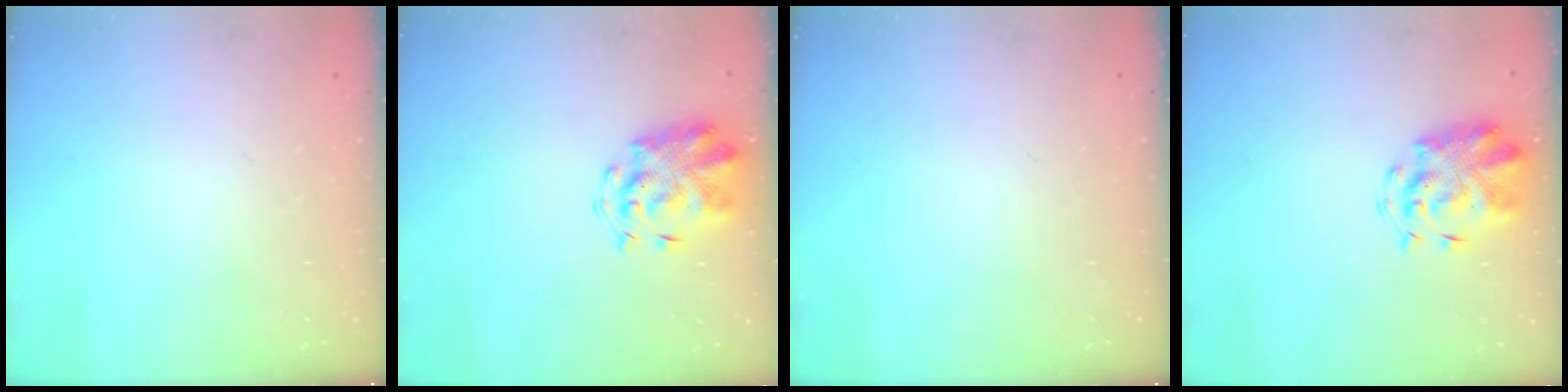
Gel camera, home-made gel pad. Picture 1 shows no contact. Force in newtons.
{"total": 3.7, "press": 3.5, "slide": 1.2}
{"total": 0.0}
{"total": 3.8, "press": 3.6, "slide": 1.2}